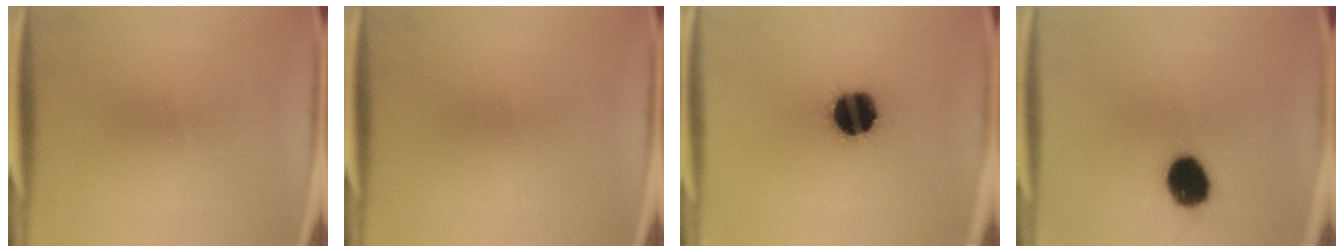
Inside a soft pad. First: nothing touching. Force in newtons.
{"total": 0.0}
{"total": 16.1}
{"total": 11.1}